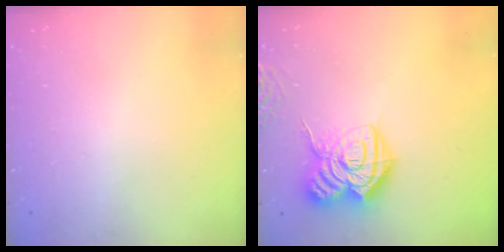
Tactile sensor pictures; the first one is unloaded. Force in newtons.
{"total": 17.2, "press": 17.2, "slide": 1.5}